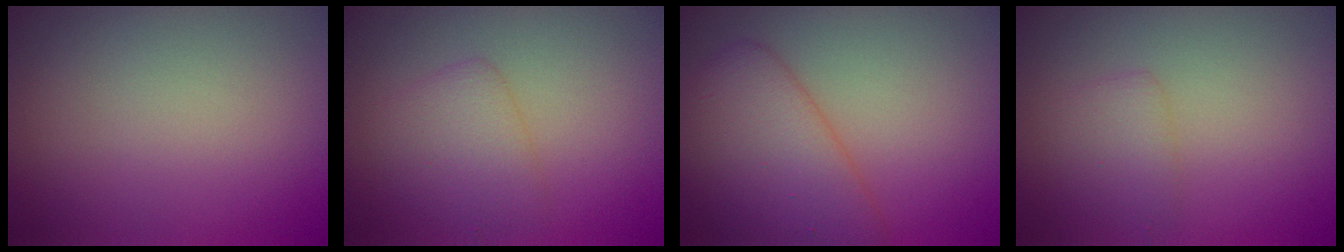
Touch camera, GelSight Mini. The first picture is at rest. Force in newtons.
{"total": 2.6, "press": 2.6, "slide": 0.1}
{"total": 5.4, "press": 5.4, "slide": 0.2}
{"total": 1.6, "press": 1.6, "slide": 0.1}